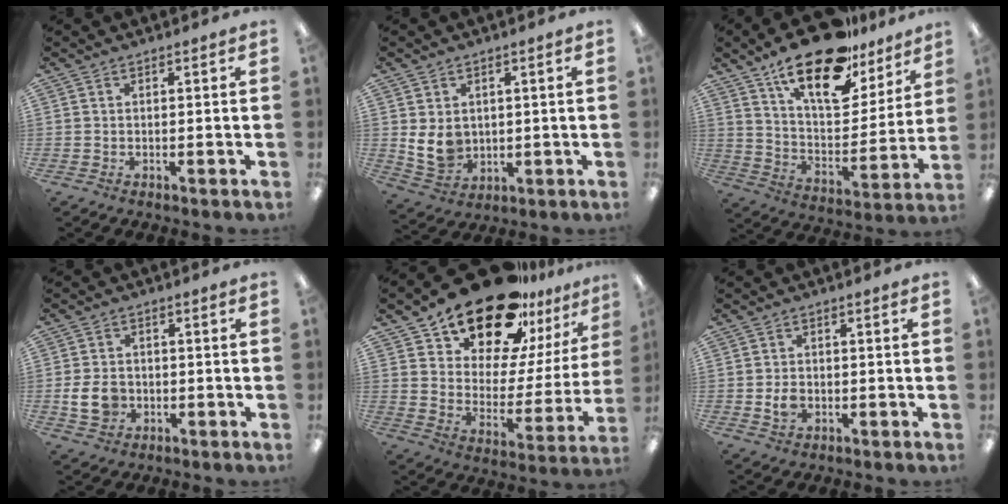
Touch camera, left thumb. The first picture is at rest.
{"total": 7.4, "force": [1.5, 6.0, 4.0], "torque": [-0.085, -0.010, 0.028]}
{"total": 22.5, "force": [15.8, 9.4, 12.9], "torque": [-0.209, -0.095, 0.271]}
{"total": 7.0, "force": [-1.4, 5.4, 4.2], "torque": [-0.082, 0.008, -0.025]}
{"total": 23.0, "force": [19.2, 9.4, 8.4], "torque": [-0.148, -0.135, 0.338]}
{"total": 3.3, "force": [-0.5, 2.6, 2.1], "torque": [-0.027, 0.002, -0.009]}